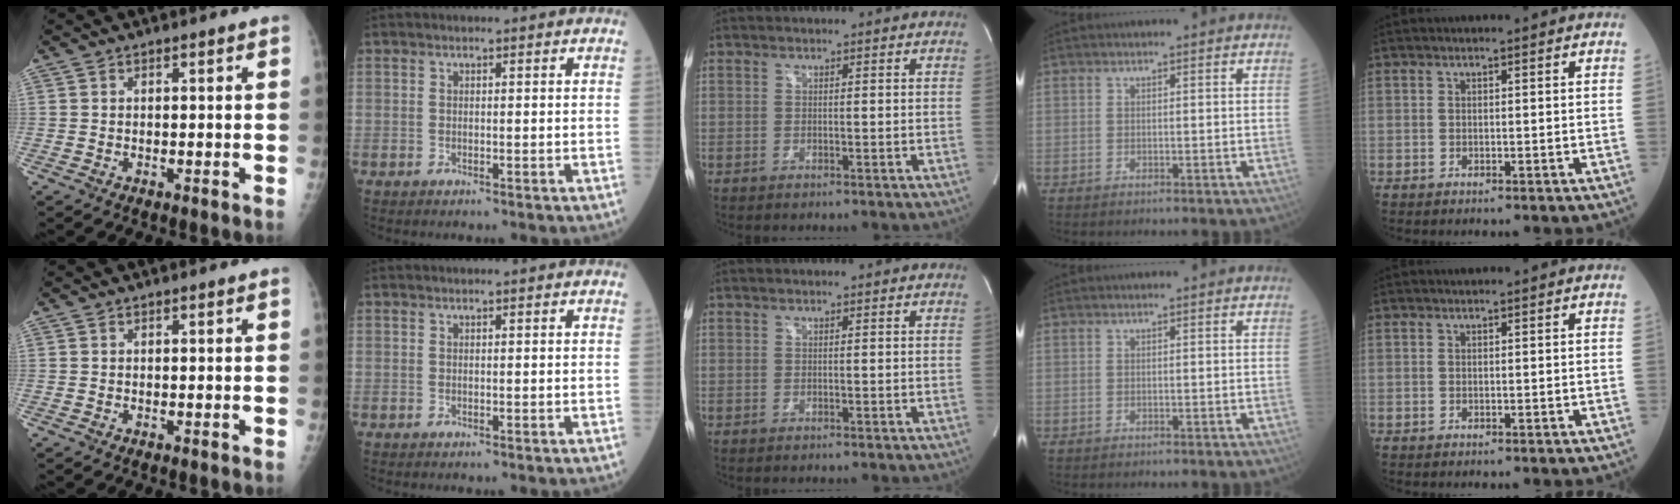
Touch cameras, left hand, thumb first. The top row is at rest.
{}